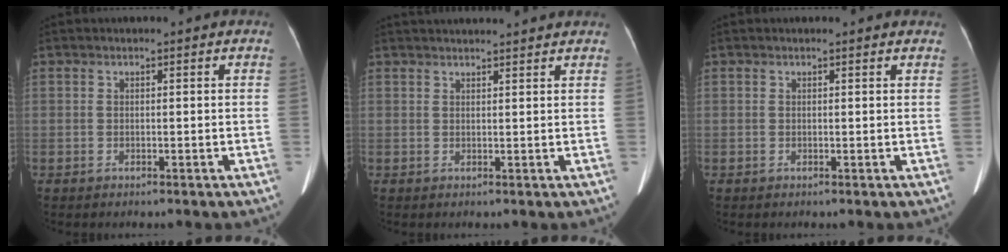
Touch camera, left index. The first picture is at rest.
{"total": 9.1, "force": [8.6, 0.3, 2.9], "torque": [-0.040, 0.031, 0.103]}
{"total": 2.5, "force": [2.3, 0.5, 0.8], "torque": [-0.014, 0.009, 0.014]}